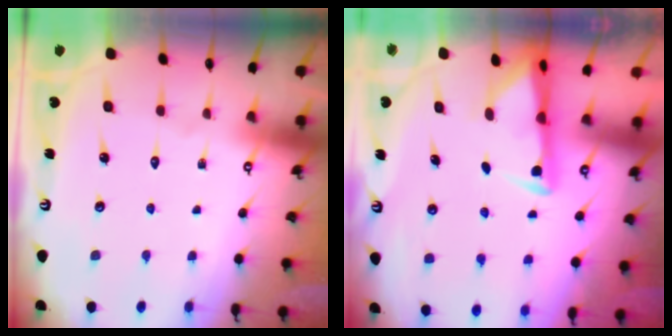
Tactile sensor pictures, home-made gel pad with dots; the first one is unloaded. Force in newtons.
{"total": 3.0, "press": 2.9, "slide": 0.5}